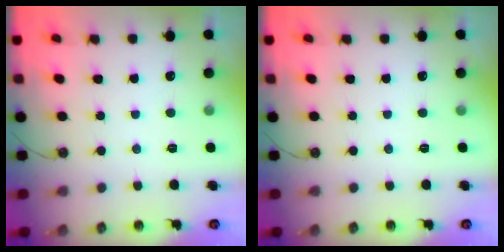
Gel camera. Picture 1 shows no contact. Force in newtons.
{"total": 0.0}